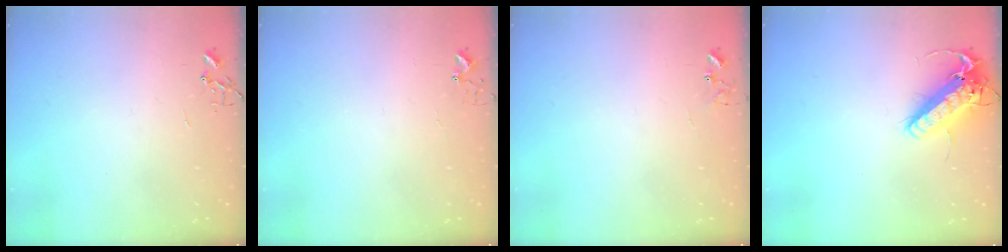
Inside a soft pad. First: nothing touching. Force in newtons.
{"total": 3.8, "press": 3.8, "slide": 0.3}
{"total": 5.9, "press": 5.9, "slide": 0.5}
{"total": 15.9, "press": 15.7, "slide": 2.8}